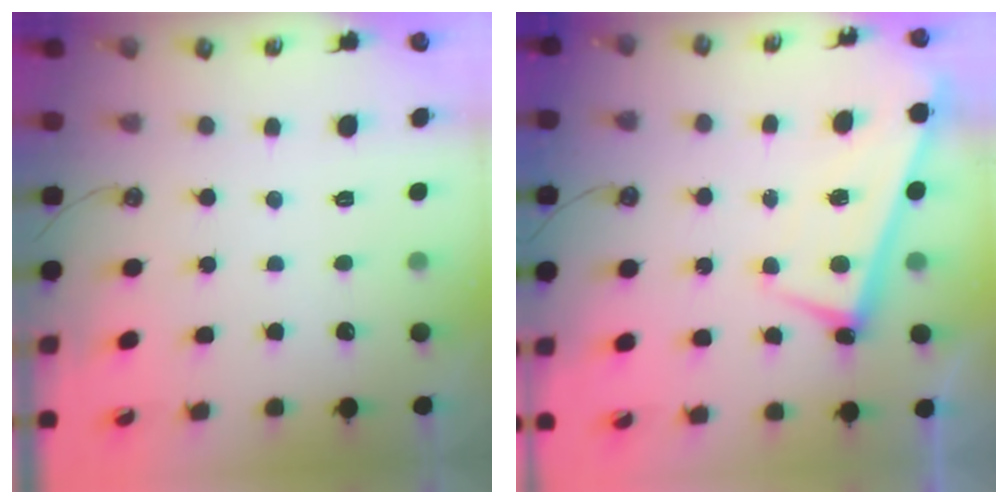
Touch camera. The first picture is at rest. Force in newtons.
{"total": 1.3, "press": 1.0, "slide": 0.8}